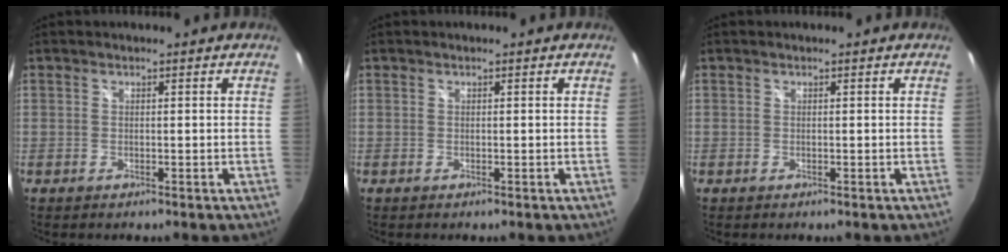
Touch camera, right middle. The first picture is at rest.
{"total": 0.0}
{"total": 0.0}